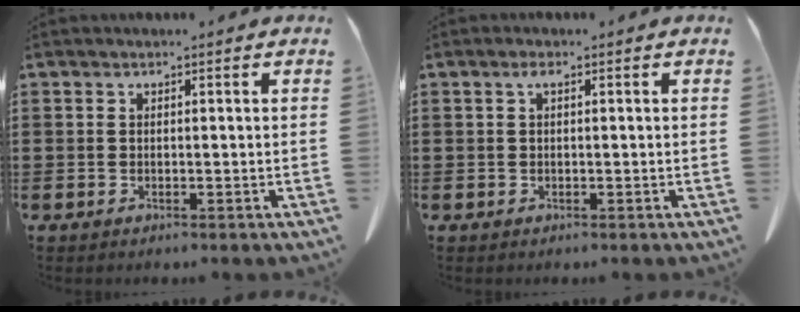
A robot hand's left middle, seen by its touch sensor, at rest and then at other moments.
{"total": 1.1, "force": [0.2, 0.5, 1.0], "torque": [-0.024, 0.005, 0.002]}